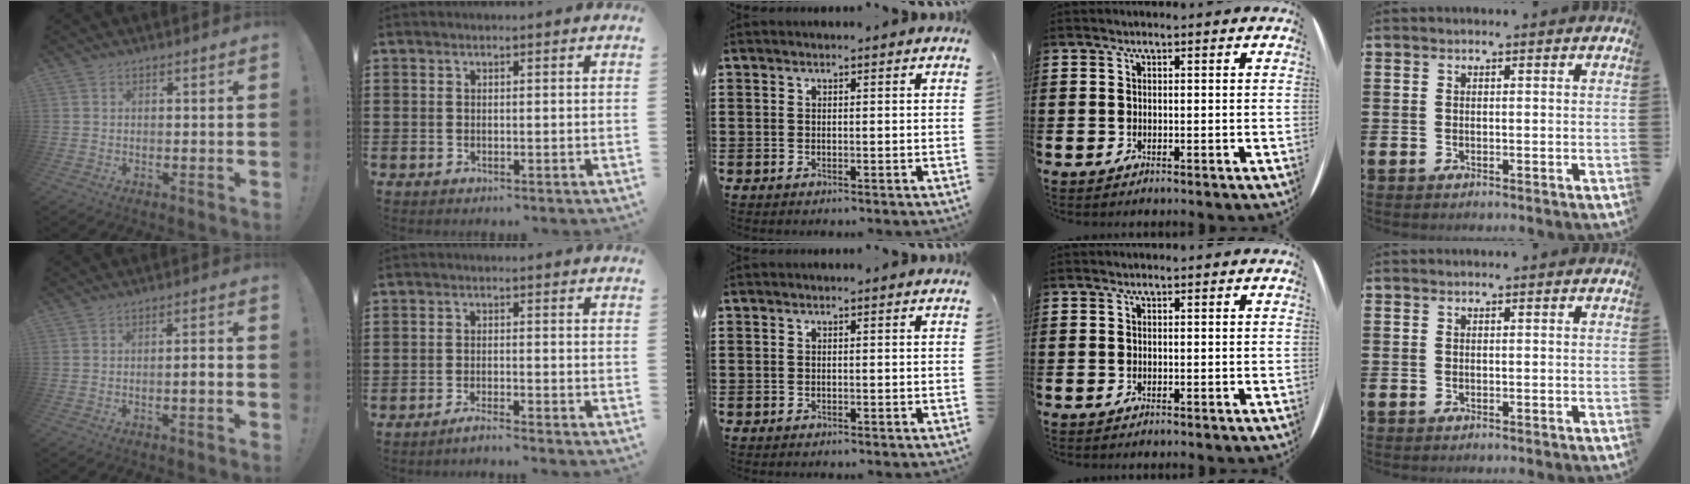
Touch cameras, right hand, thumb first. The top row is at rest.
{"thumb": {"total": 3.1, "force": [-1.2, -0.2, 2.8], "torque": [-0.048, 0.000, -0.021]}, "index": {"total": 2.1, "force": [-2.0, -0.4, 0.6], "torque": [-0.010, -0.002, -0.037]}}